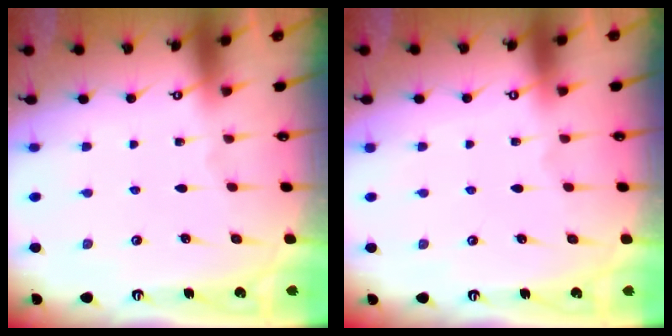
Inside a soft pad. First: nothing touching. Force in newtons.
{"total": 3.9, "press": 3.9, "slide": 0.1}